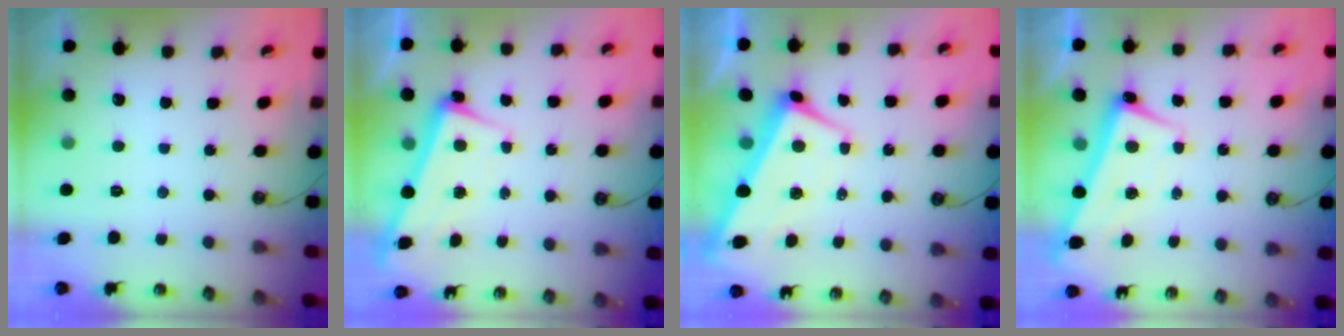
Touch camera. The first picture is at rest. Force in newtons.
{"total": 2.2, "press": 2.1, "slide": 0.9}
{"total": 1.2, "press": 0.3, "slide": 1.1}
{"total": 2.6, "press": 2.5, "slide": 0.6}